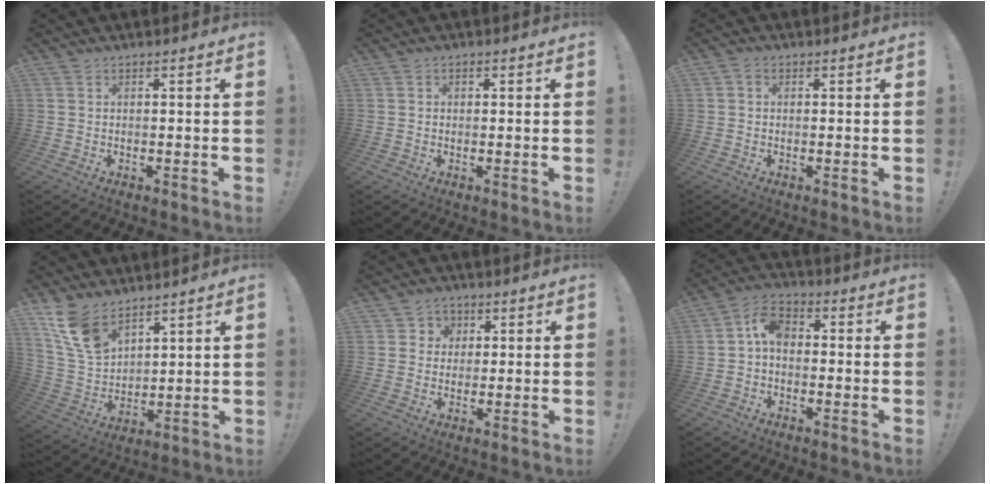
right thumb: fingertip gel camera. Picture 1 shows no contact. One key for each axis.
{"total": 1.1, "fx": 0.1, "fy": 0.9, "fz": 0.5, "tx": -0.001, "ty": 0.000, "tz": 0.000}
{"total": 1.1, "fx": -0.1, "fy": 0.9, "fz": 0.6, "tx": -0.015, "ty": 0.005, "tz": -0.001}
{"total": 12.6, "fx": 8.8, "fy": 6.7, "fz": 5.9, "tx": -0.121, "ty": -0.047, "tz": 0.176}
{"total": 4.3, "fx": 0.7, "fy": 4.2, "fz": 0.7, "tx": -0.006, "ty": -0.003, "tz": 0.012}
{"total": 6.6, "fx": 0.0, "fy": 4.7, "fz": 4.7, "tx": -0.089, "ty": 0.014, "tz": 0.002}